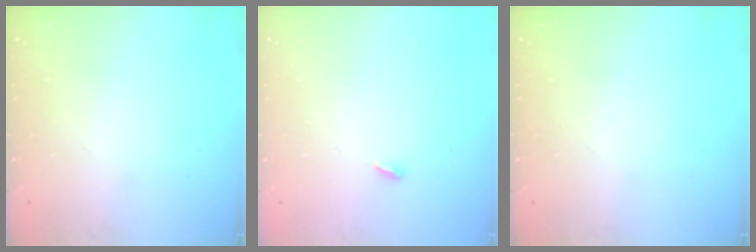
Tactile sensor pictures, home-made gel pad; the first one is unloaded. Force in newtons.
{"total": 2.5, "press": 2.5, "slide": 0.2}
{"total": 0.0}